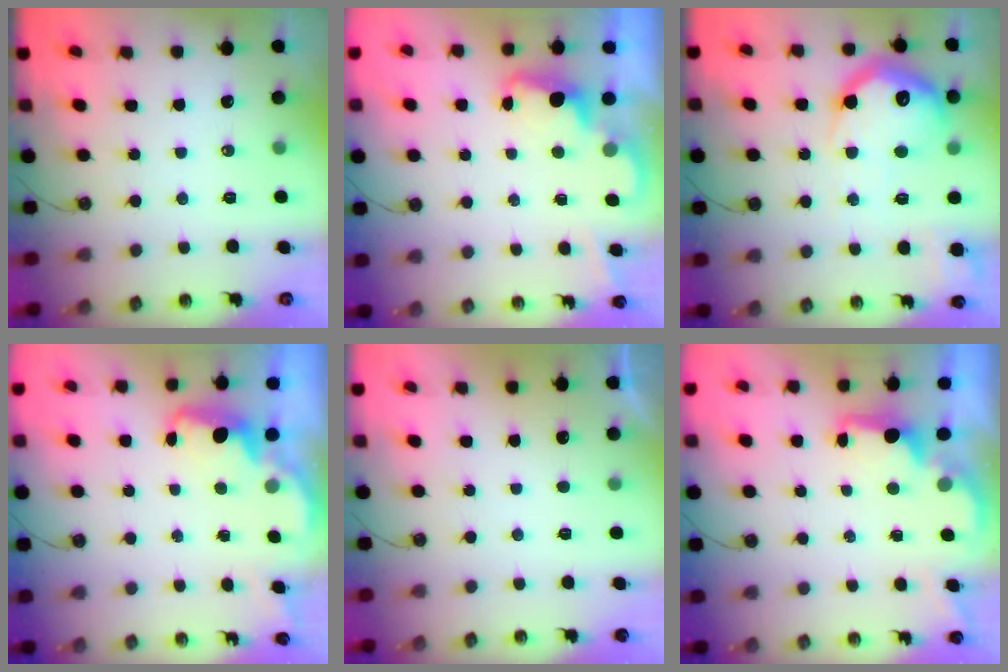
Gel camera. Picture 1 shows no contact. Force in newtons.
{"total": 2.4, "press": 2.4, "slide": 0.5}
{"total": 22.7, "press": 22.6, "slide": 2.0}
{"total": 2.5, "press": 2.4, "slide": 0.6}
{"total": 0.7, "press": 0.4, "slide": 0.5}
{"total": 1.9, "press": 1.7, "slide": 0.8}